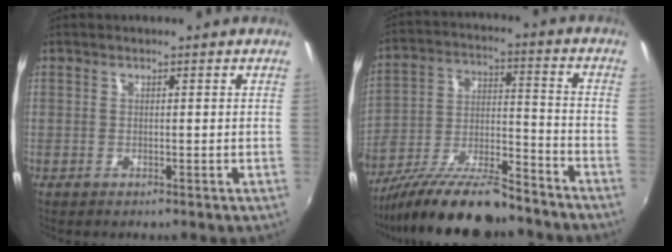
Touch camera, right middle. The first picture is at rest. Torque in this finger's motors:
{"motor_torque": [1.09, -1.05, 0.82, 0.21]}